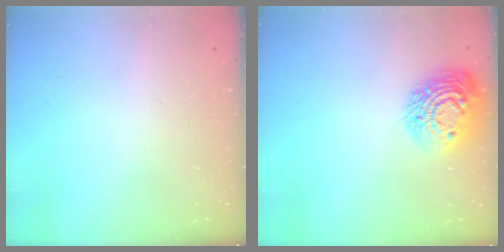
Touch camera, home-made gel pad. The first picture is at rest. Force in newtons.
{"total": 15.1, "press": 15.1, "slide": 0.7}